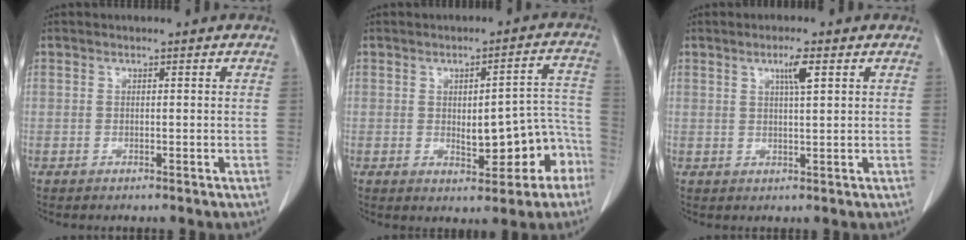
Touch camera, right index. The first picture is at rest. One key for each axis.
{"total": 9.4, "fx": -3.0, "fy": 3.3, "fz": 8.2, "tx": -0.088, "ty": 0.033, "tz": -0.030}
{"total": 3.3, "fx": 1.6, "fy": 0.0, "fz": 2.9, "tx": -0.051, "ty": -0.002, "tz": 0.027}